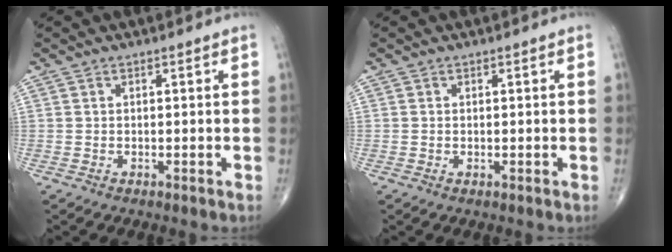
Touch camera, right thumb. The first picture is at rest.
{"total": 0.0}